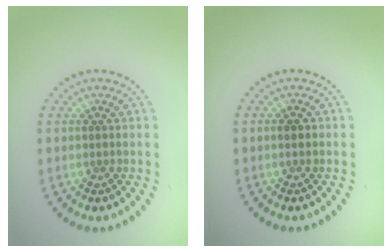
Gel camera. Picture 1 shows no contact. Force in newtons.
{"total": 1.2, "press": 1.2, "slide": 0.1}